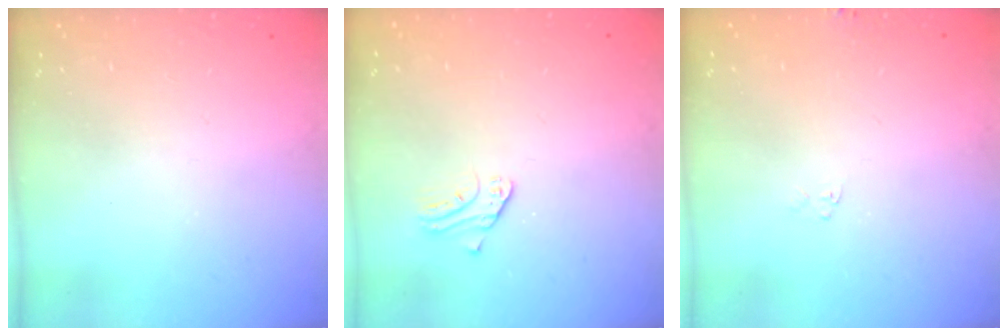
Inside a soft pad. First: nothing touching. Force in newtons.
{"total": 2.0, "press": 2.0, "slide": 0.2}
{"total": 4.0, "press": 4.0, "slide": 0.4}